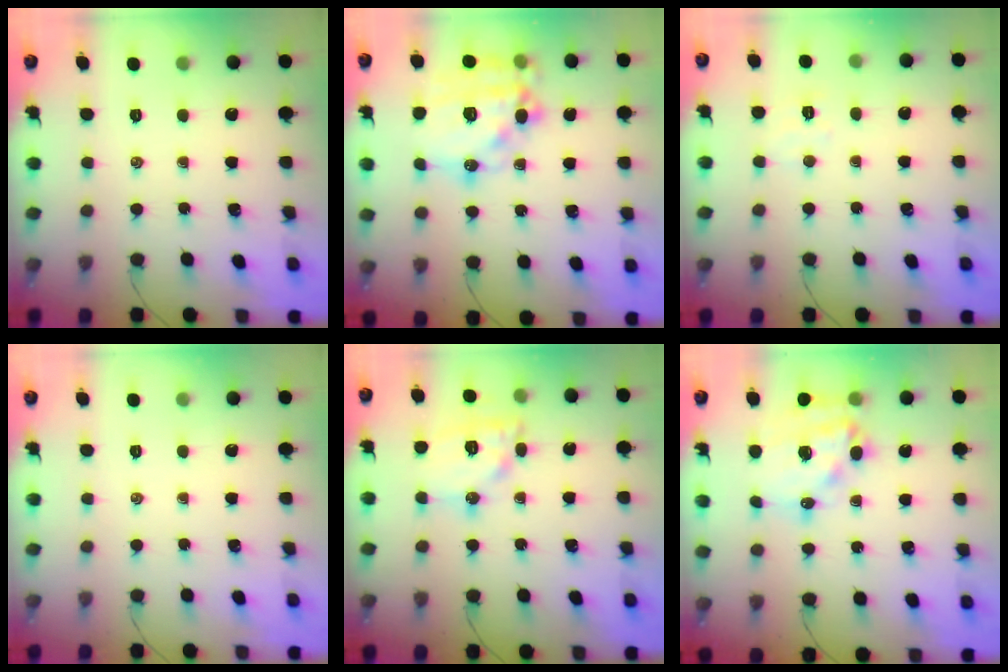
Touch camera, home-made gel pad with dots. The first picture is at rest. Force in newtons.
{"total": 20.1, "press": 19.7, "slide": 3.7}
{"total": 3.9, "press": 3.8, "slide": 1.0}
{"total": 0.0}
{"total": 12.9, "press": 12.9, "slide": 0.9}
{"total": 15.7, "press": 15.3, "slide": 3.7}